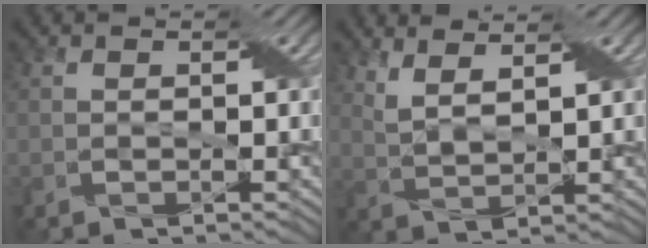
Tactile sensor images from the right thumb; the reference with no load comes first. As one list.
[{"total": 3.9, "force": [3.1, 0.8, 2.2], "torque": [-0.052, -0.005, 0.061]}]